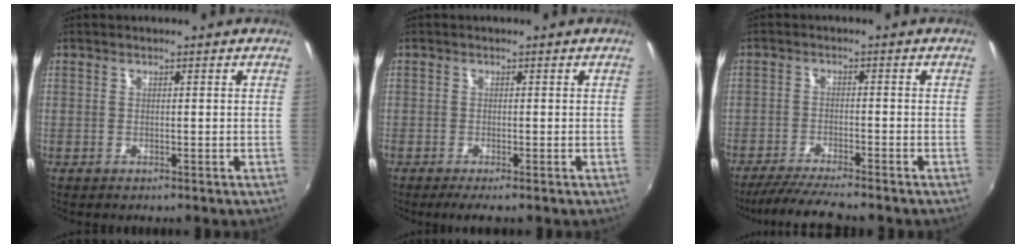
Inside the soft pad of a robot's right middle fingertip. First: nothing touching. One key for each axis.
{"total": 1.8, "fx": -1.4, "fy": -0.3, "fz": 1.1, "tx": -0.025, "ty": -0.008, "tz": -0.027}
{"total": 8.0, "fx": -7.1, "fy": -0.1, "fz": 3.5, "tx": -0.090, "ty": -0.020, "tz": -0.123}